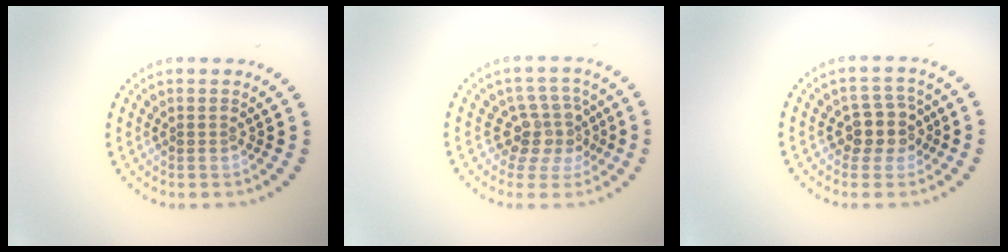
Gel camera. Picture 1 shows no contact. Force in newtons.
{"total": 3.8, "press": 2.9, "slide": 2.4}
{"total": 2.9, "press": 2.5, "slide": 1.4}